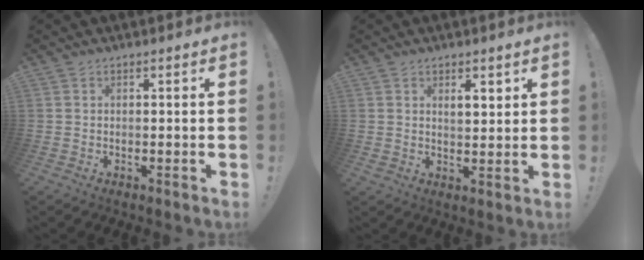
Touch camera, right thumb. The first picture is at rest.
{"total": 4.1, "force": [2.8, 2.1, 2.1], "torque": [-0.020, -0.021, 0.046]}